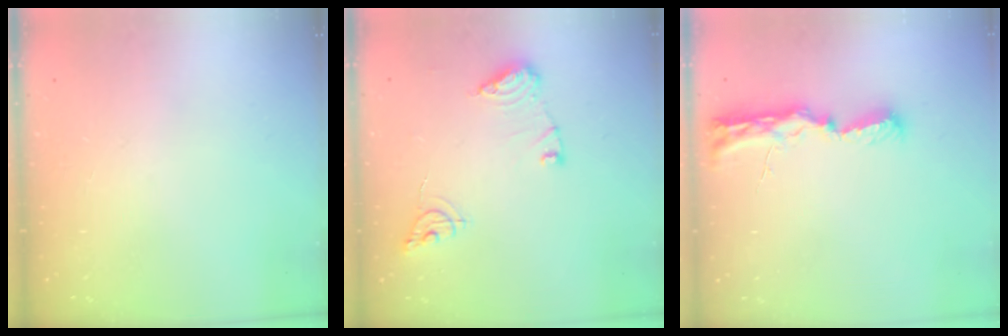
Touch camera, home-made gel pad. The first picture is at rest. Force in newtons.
{"total": 10.2, "press": 10.2, "slide": 0.6}
{"total": 10.7, "press": 9.7, "slide": 4.5}